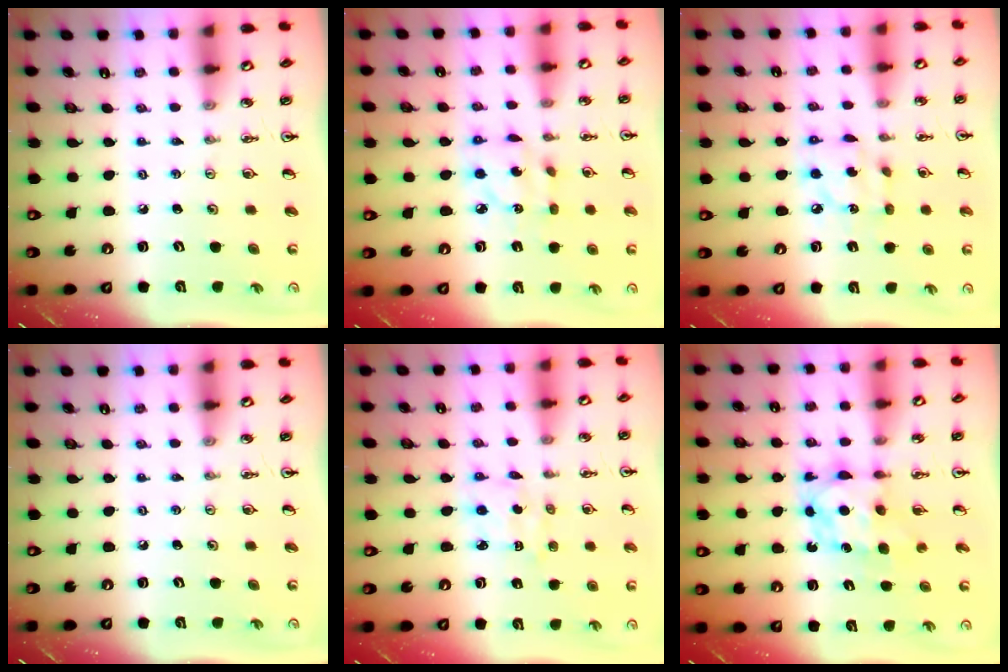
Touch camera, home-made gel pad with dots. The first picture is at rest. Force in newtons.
{"total": 7.5, "press": 7.5, "slide": 0.2}
{"total": 7.0, "press": 7.0, "slide": 0.4}
{"total": 0.0}
{"total": 3.1, "press": 3.1, "slide": 0.5}
{"total": 6.8, "press": 6.8, "slide": 0.4}